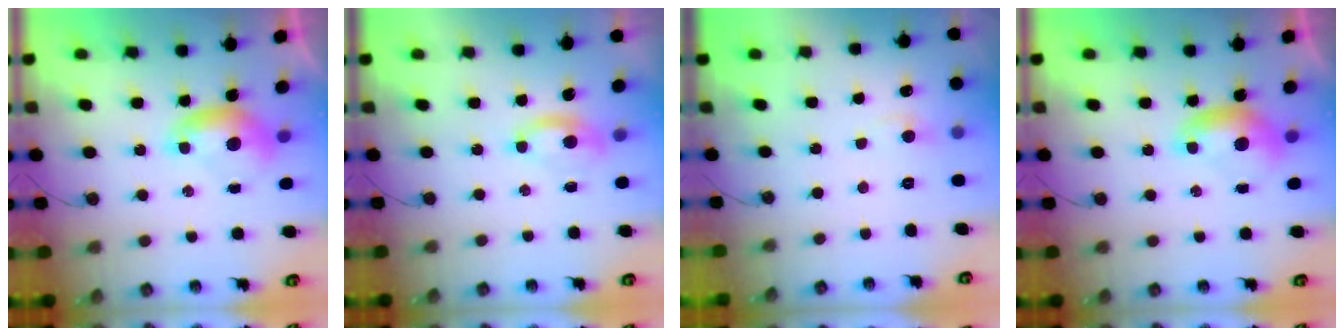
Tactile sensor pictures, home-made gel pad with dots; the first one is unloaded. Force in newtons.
{"total": 0.8, "press": 0.6, "slide": 0.4}
{"total": 1.1, "press": 0.8, "slide": 0.7}
{"total": 0.0}